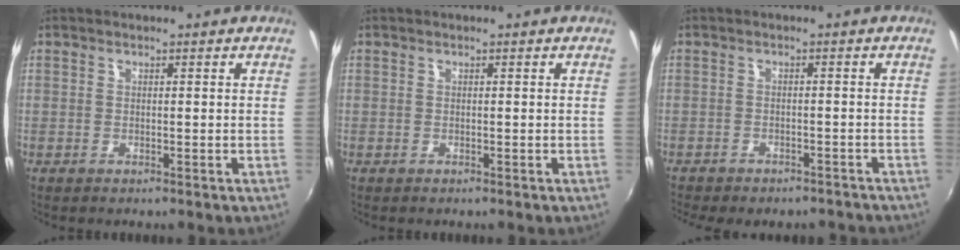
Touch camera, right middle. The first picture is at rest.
{"total": 0.0}
{"total": 9.8, "force": [-8.5, 3.3, 3.7], "torque": [-0.086, -0.017, -0.108]}